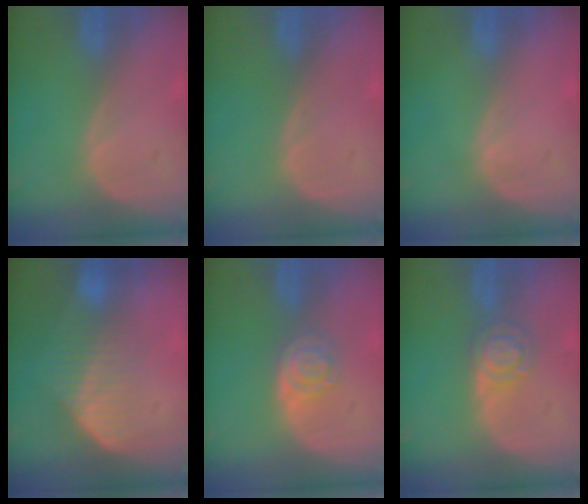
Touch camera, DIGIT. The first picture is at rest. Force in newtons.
{"total": 0.0}
{"total": 0.0}
{"total": 7.3, "press": 6.3, "slide": 3.8}
{"total": 4.0, "press": 3.6, "slide": 1.8}
{"total": 4.1, "press": 4.1, "slide": 0.1}